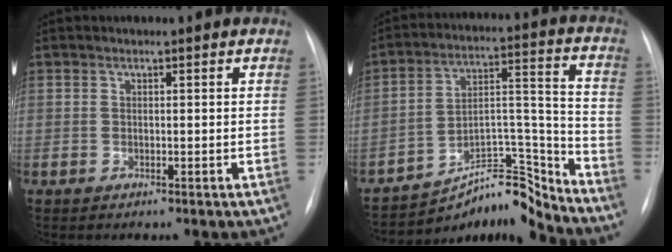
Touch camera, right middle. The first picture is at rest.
{"total": 10.3, "force": [-10.1, 1.2, 1.6], "torque": [-0.011, 0.073, -0.172]}